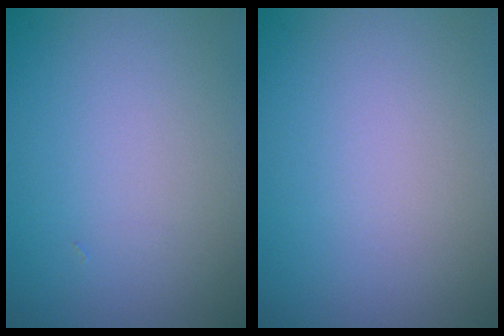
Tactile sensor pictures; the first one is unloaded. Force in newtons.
{"total": 0.0}